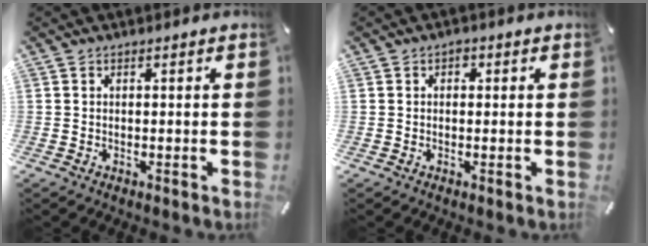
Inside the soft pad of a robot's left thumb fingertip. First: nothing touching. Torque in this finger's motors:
{"motor_torque": [0.21, 0.28, 0.12, -0.21, 0.08]}